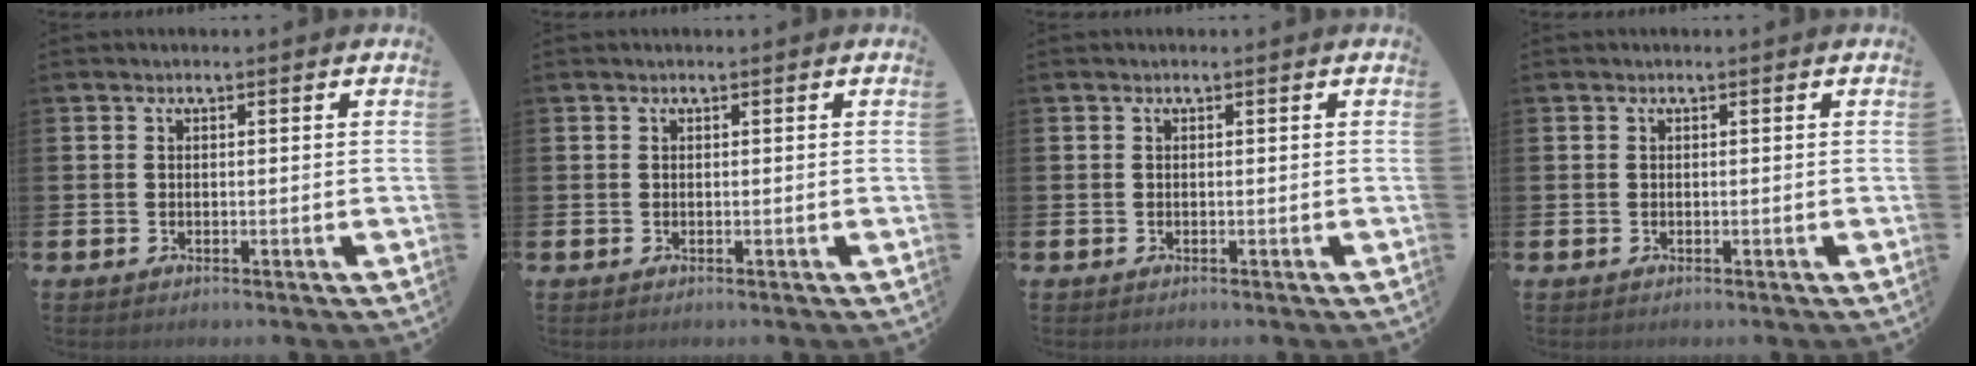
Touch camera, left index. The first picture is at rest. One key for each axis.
{"total": 0.0}
{"total": 0.0}
{"total": 0.0}